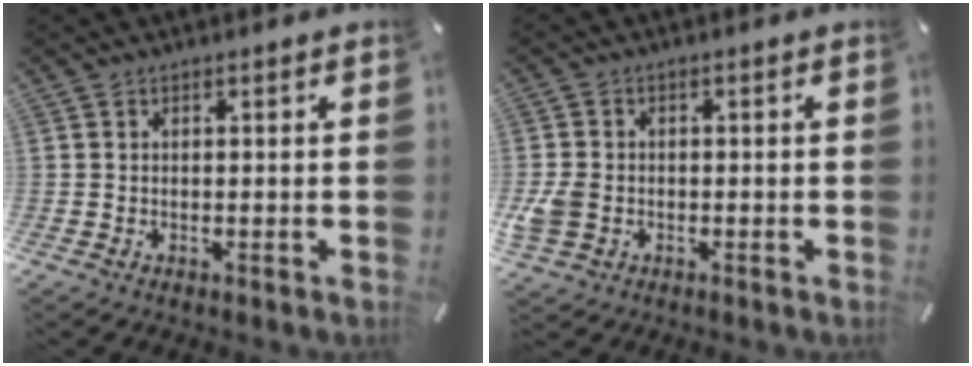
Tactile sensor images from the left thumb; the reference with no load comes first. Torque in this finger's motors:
{"motor_torque": [1.33, 1.43, 0.94, 0.14, 0.27]}